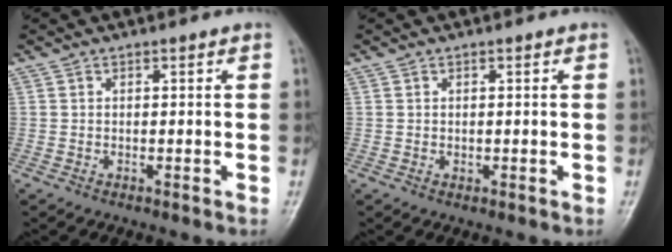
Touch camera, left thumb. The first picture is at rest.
{"total": 0.8, "force": [0.2, 0.6, 0.4], "torque": [-0.003, 0.000, 0.002]}